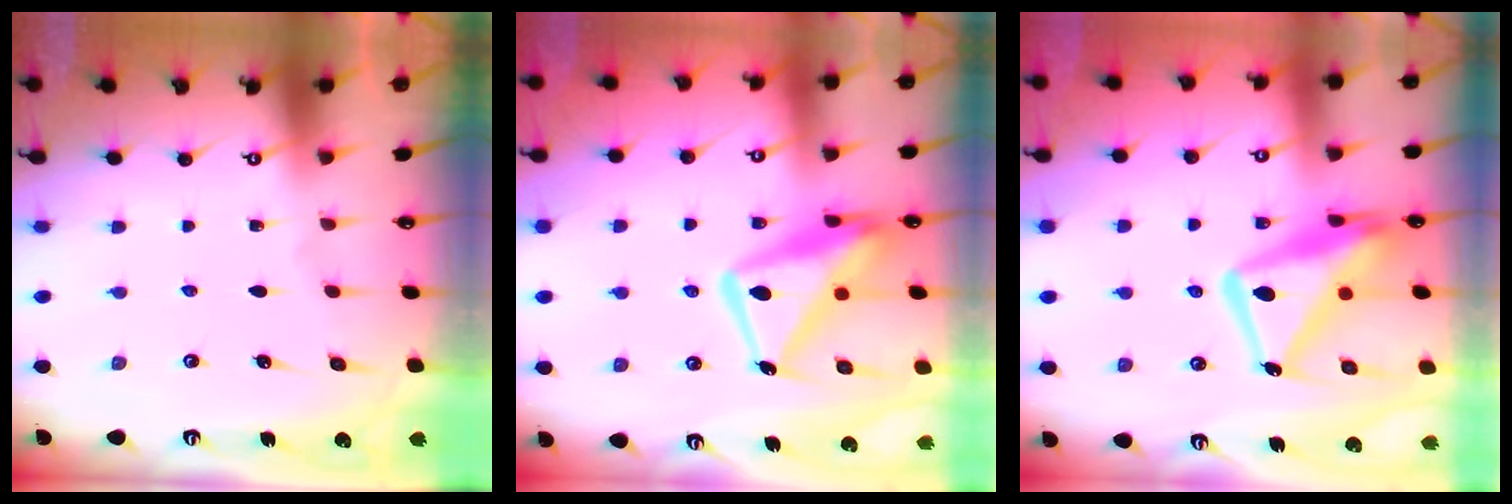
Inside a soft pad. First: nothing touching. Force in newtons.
{"total": 15.0, "press": 14.9, "slide": 1.6}
{"total": 17.5, "press": 17.4, "slide": 1.6}